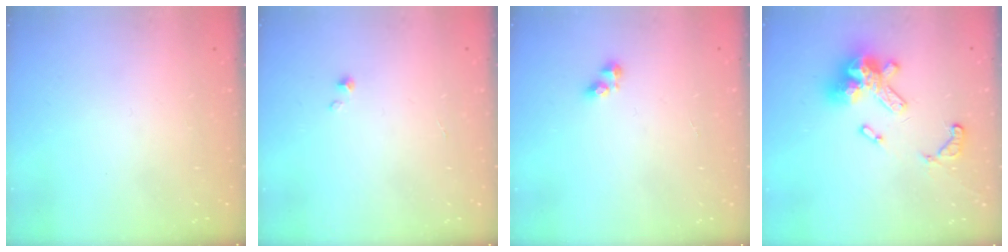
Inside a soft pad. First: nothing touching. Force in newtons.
{"total": 0.0}
{"total": 3.5, "press": 3.5, "slide": 0.4}
{"total": 15.1, "press": 15.1, "slide": 1.0}